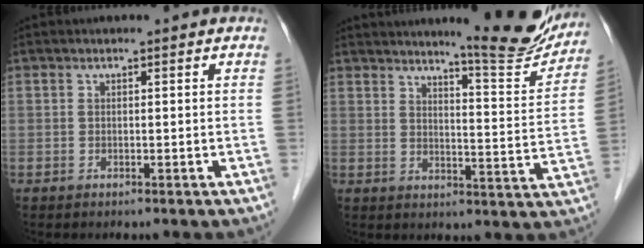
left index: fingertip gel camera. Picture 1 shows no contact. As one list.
[{"total": 12.9, "force": [11.9, 0.3, 5.0], "torque": [-0.061, -0.039, 0.145]}]